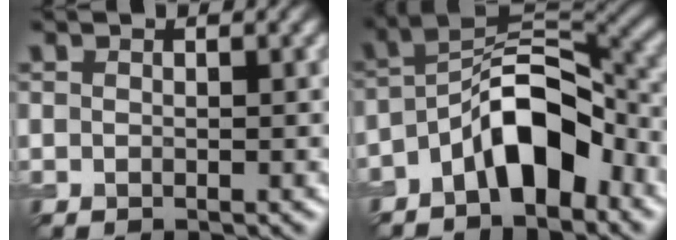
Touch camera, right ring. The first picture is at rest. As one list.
[{"total": 7.5, "force": [-3.9, 3.1, 5.6], "torque": [-0.087, 0.024, -0.077]}]